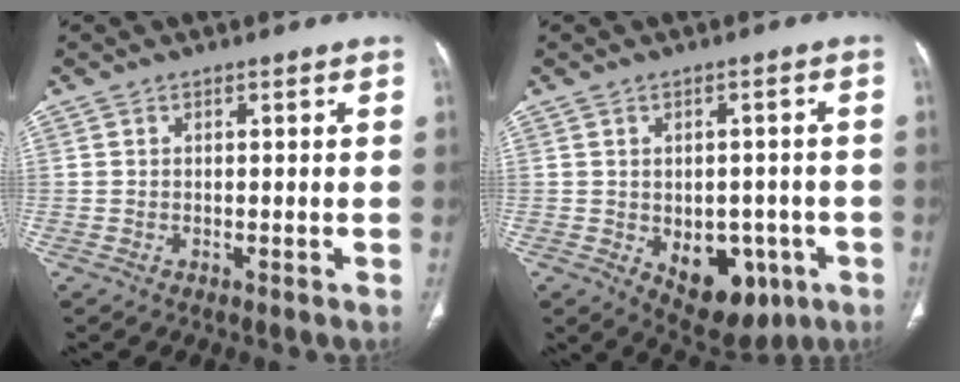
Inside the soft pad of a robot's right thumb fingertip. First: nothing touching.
{"total": 11.3, "force": [-4.0, 7.5, 7.5], "torque": [-0.065, 0.020, -0.037]}